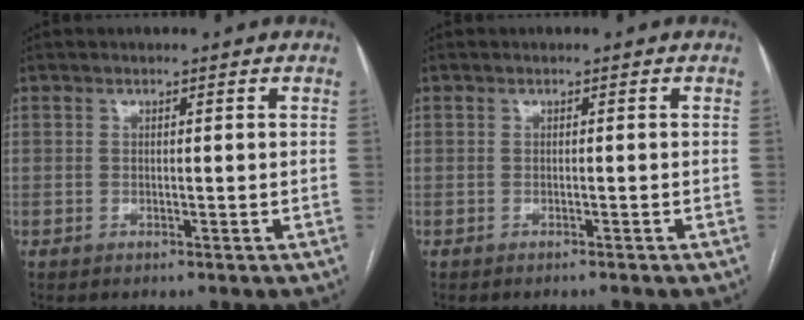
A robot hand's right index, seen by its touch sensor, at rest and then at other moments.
{"total": 0.8, "force": [-0.8, -0.2, 0.2], "torque": [-0.006, -0.001, -0.009]}